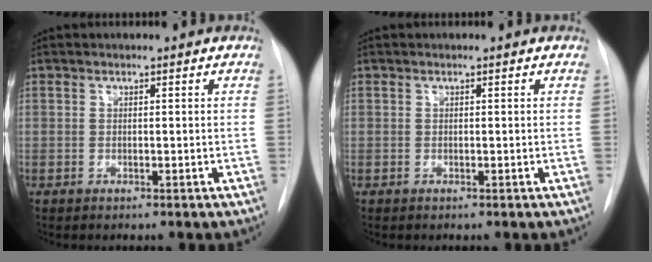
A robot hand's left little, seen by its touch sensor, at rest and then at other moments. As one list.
[{"total": 0.0}]